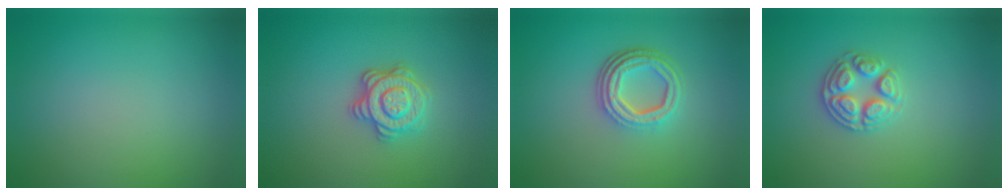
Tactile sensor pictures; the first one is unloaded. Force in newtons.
{"total": 3.6, "press": 3.1, "slide": 1.9}
{"total": 4.5, "press": 3.2, "slide": 3.1}
{"total": 2.9, "press": 2.9, "slide": 0.1}